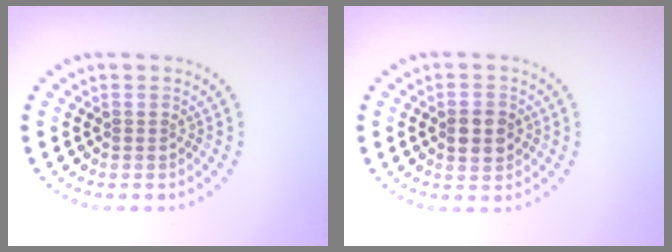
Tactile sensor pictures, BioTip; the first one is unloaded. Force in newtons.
{"total": 2.8, "press": 2.8, "slide": 0.1}